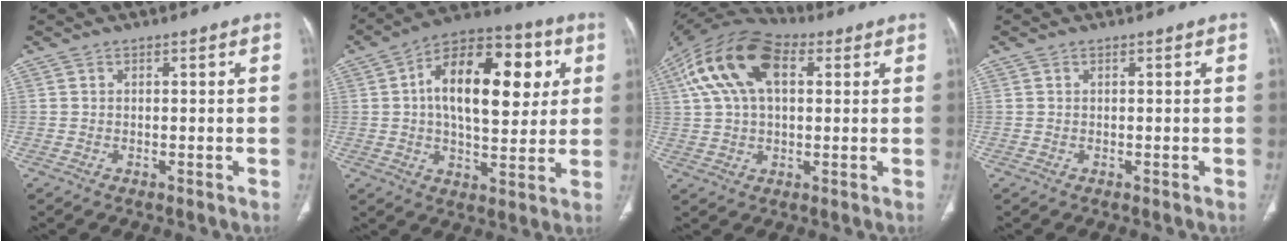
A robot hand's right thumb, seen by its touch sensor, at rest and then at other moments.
{"total": 20.7, "force": [4.4, 10.9, 17.1], "torque": [-0.230, 0.013, 0.057]}
{"total": 16.9, "force": [5.5, 9.5, 12.9], "torque": [-0.243, 0.028, 0.091]}
{"total": 0.0}